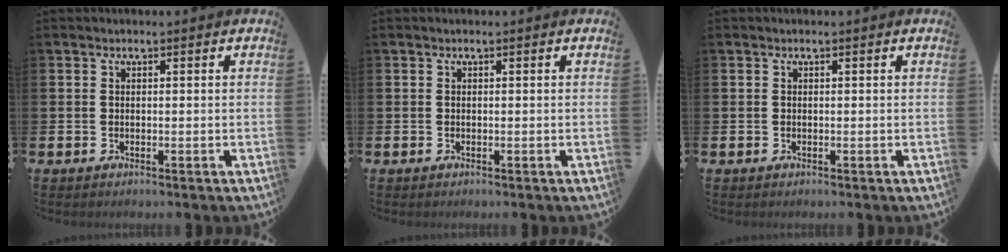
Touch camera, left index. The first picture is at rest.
{"total": 0.0}
{"total": 0.0}